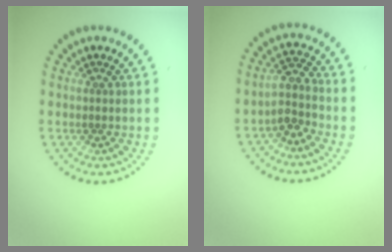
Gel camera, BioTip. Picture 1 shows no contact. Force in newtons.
{"total": 2.3, "press": 1.8, "slide": 1.3}